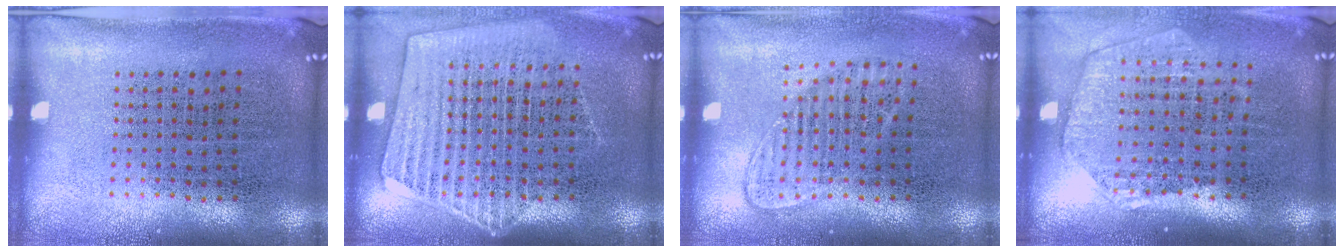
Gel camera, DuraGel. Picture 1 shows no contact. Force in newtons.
{"total": 1.7, "press": 1.6, "slide": 0.7}
{"total": 1.2, "press": 1.1, "slide": 0.6}
{"total": 1.8, "press": 1.7, "slide": 0.8}